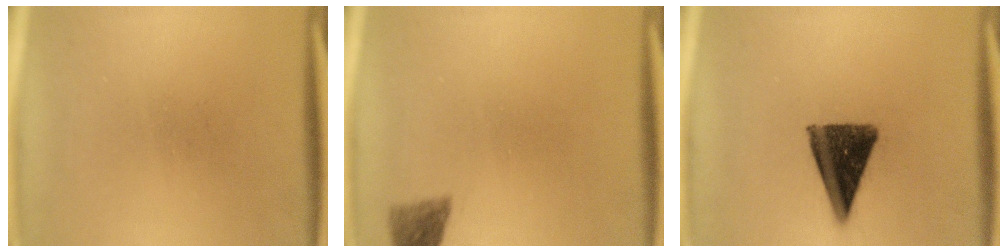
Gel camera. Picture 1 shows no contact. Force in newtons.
{"total": 2.8}
{"total": 12.2}